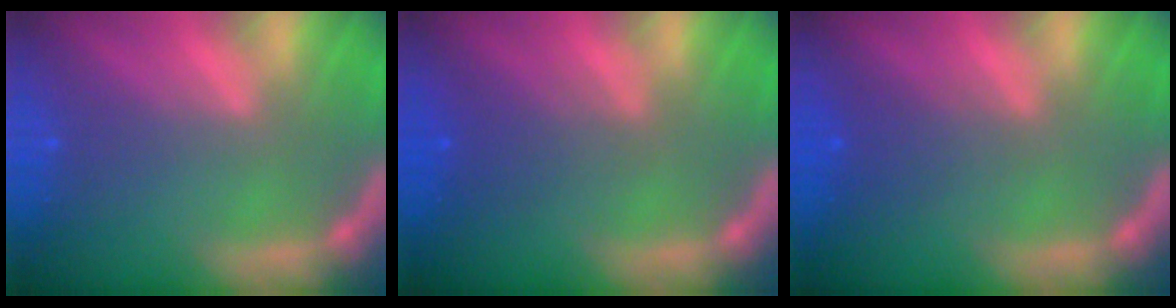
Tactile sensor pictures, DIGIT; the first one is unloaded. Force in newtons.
{"total": 2.5}
{"total": 1.9}